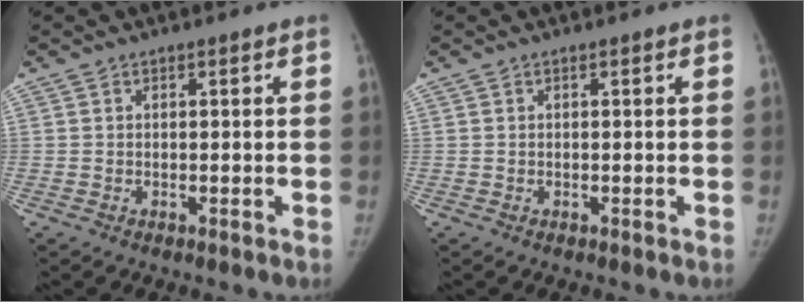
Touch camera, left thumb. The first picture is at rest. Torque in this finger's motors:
{"motor_torque": [0.00, 0.00, 0.23, -0.21, 0.00]}